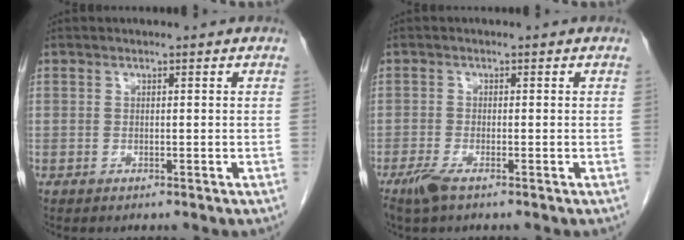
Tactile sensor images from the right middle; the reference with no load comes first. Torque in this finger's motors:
{"motor_torque": [0.38, -0.19, 0.02, 0.04]}